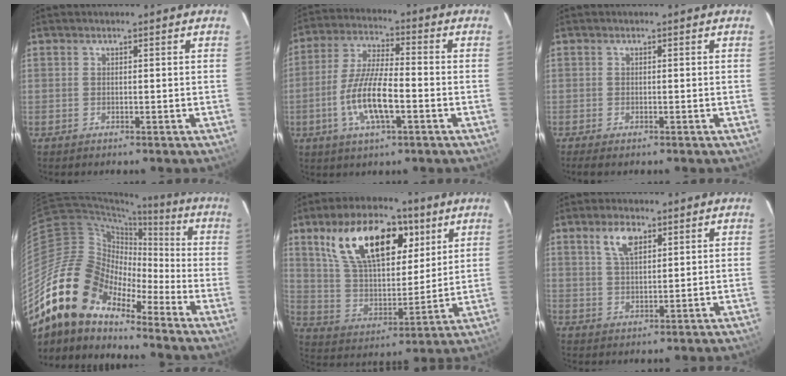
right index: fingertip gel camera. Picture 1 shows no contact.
{"total": 11.6, "force": [-3.8, 3.2, 10.5], "torque": [-0.216, -0.005, -0.071]}
{"total": 1.7, "force": [-1.3, 0.5, 1.0], "torque": [-0.021, -0.006, -0.022]}
{"total": 17.3, "force": [-12.8, 8.2, 8.2], "torque": [-0.151, 0.005, -0.255]}
{"total": 21.2, "force": [10.4, 10.6, 15.0], "torque": [-0.273, 0.026, 0.188]}
{"total": 5.3, "force": [2.9, 2.4, 3.8], "torque": [-0.071, 0.009, 0.056]}